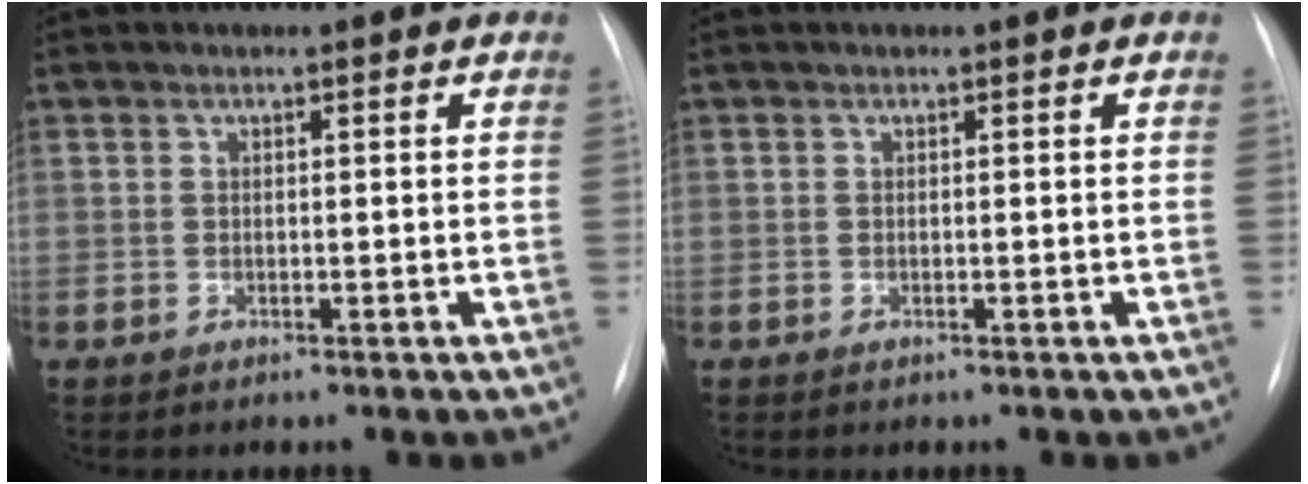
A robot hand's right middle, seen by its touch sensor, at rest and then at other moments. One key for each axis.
{"total": 0.0}